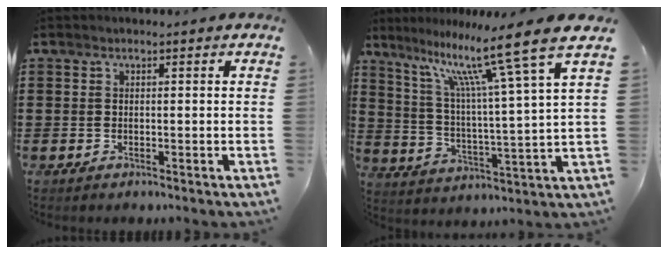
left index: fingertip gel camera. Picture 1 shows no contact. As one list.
[{"total": 13.0, "force": [9.6, -0.2, 8.8], "torque": [-0.179, -0.061, 0.144]}]